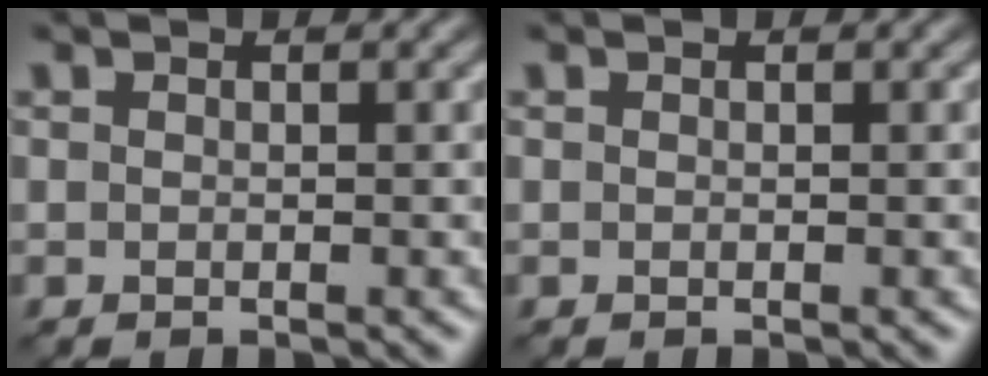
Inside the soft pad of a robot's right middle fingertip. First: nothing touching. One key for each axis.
{"total": 0.0}